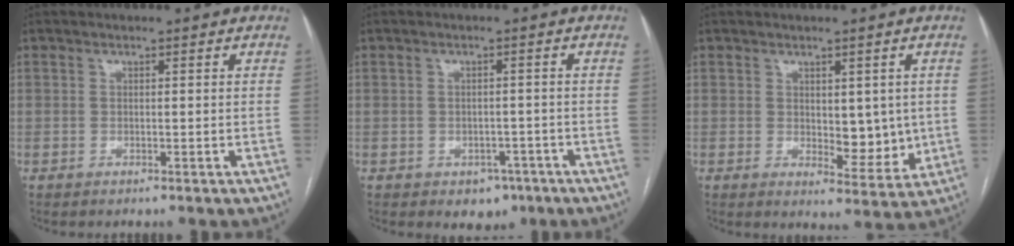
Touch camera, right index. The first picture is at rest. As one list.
[{"total": 3.8, "force": [-2.2, 2.6, 1.7], "torque": [-0.012, 0.005, -0.019]}, {"total": 6.4, "force": [0.2, 3.2, 5.5], "torque": [-0.065, -0.010, 0.014]}]